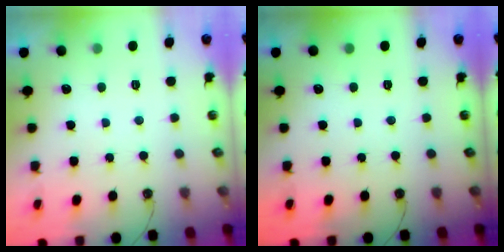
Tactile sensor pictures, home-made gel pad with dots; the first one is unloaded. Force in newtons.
{"total": 0.0}